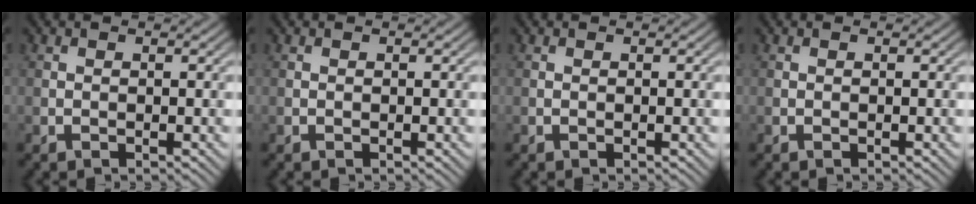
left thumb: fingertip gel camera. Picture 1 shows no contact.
{"total": 0.0}
{"total": 0.0}
{"total": 0.0}